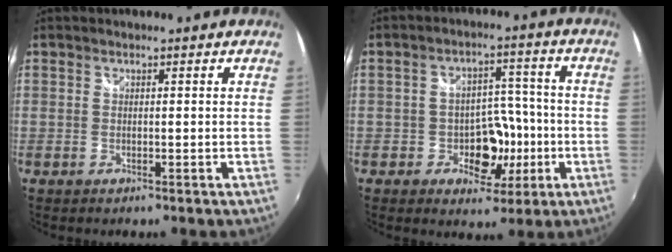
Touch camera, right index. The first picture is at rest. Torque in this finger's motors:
{"motor_torque": [-0.06, 0.53, 0.09, 0.04]}